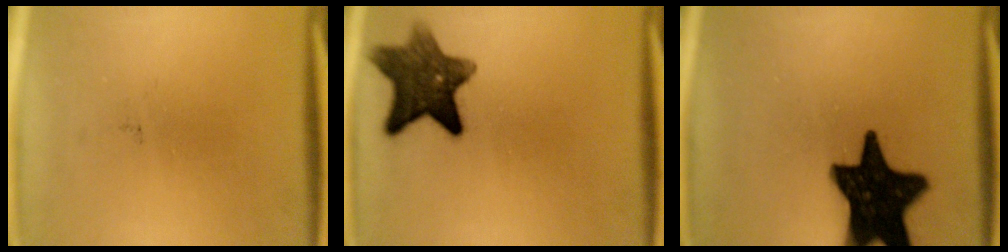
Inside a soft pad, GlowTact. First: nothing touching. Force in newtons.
{"total": 10.1}
{"total": 19.3}